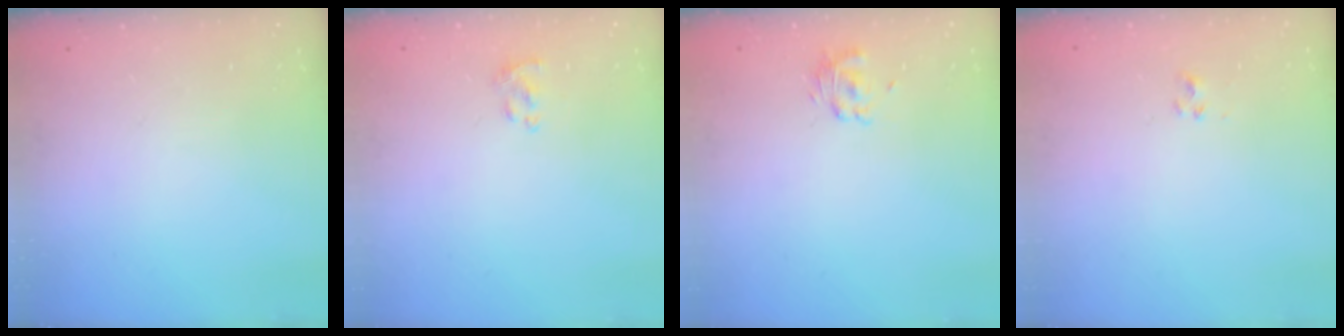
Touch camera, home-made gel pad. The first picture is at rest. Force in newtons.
{"total": 1.1, "press": 1.0, "slide": 0.5}
{"total": 2.9, "press": 2.8, "slide": 0.7}
{"total": 2.0, "press": 1.8, "slide": 1.0}